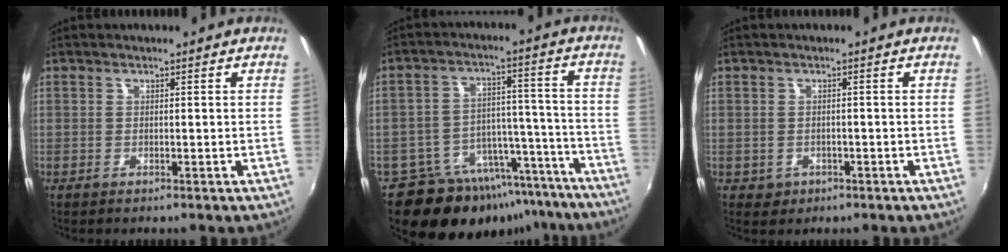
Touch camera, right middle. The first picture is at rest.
{"total": 19.1, "force": [-15.6, 9.3, 6.0], "torque": [-0.112, 0.044, -0.201]}
{"total": 2.1, "force": [-0.6, 1.9, 0.7], "torque": [-0.018, -0.003, -0.004]}